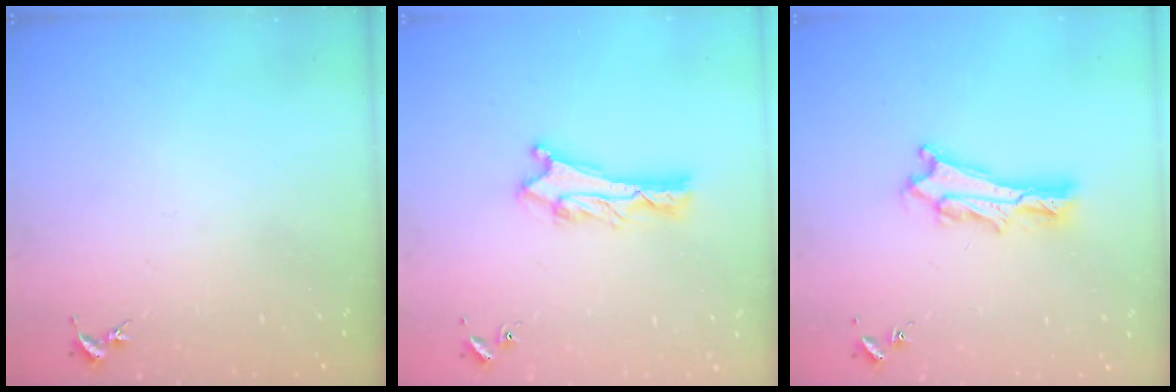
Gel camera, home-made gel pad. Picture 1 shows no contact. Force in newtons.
{"total": 1.2, "press": 1.1, "slide": 0.1}
{"total": 3.9, "press": 3.9, "slide": 0.4}